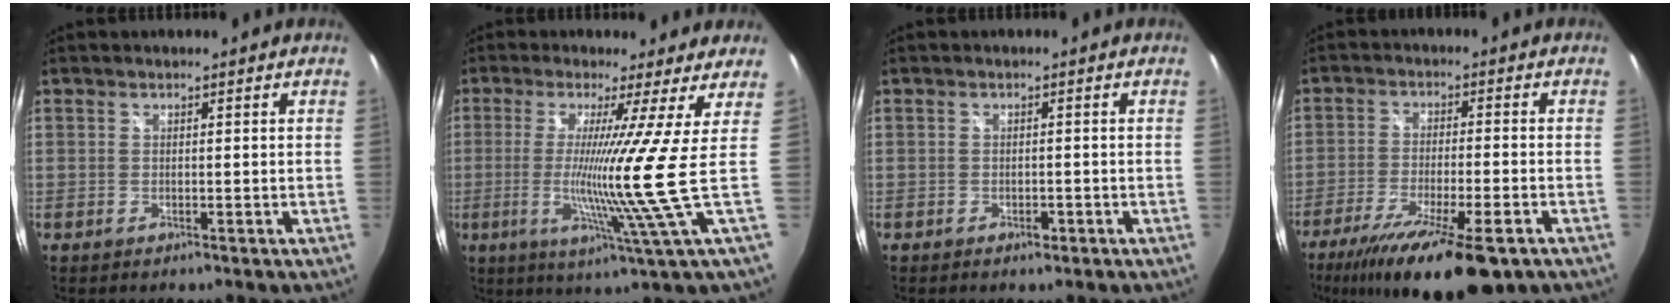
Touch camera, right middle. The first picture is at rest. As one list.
[{"total": 11.7, "force": [0.1, -3.7, 11.1], "torque": [-0.174, -0.031, -0.005]}, {"total": 1.4, "force": [-0.8, 0.9, 0.7], "torque": [-0.011, 0.001, -0.009]}, {"total": 17.9, "force": [-11.7, 4.0, 12.9], "torque": [-0.242, -0.057, -0.189]}]